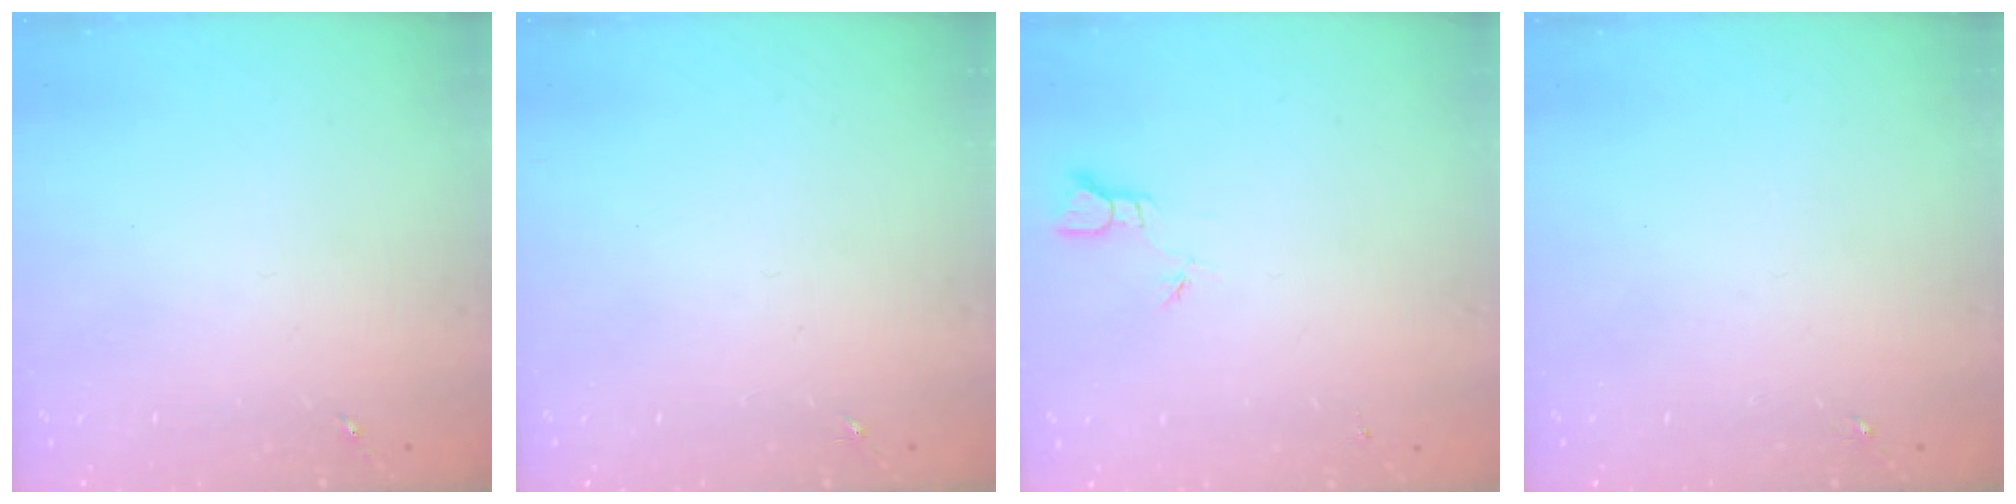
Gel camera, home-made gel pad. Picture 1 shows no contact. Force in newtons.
{"total": 0.0}
{"total": 1.8, "press": 1.8, "slide": 0.0}
{"total": 0.0}